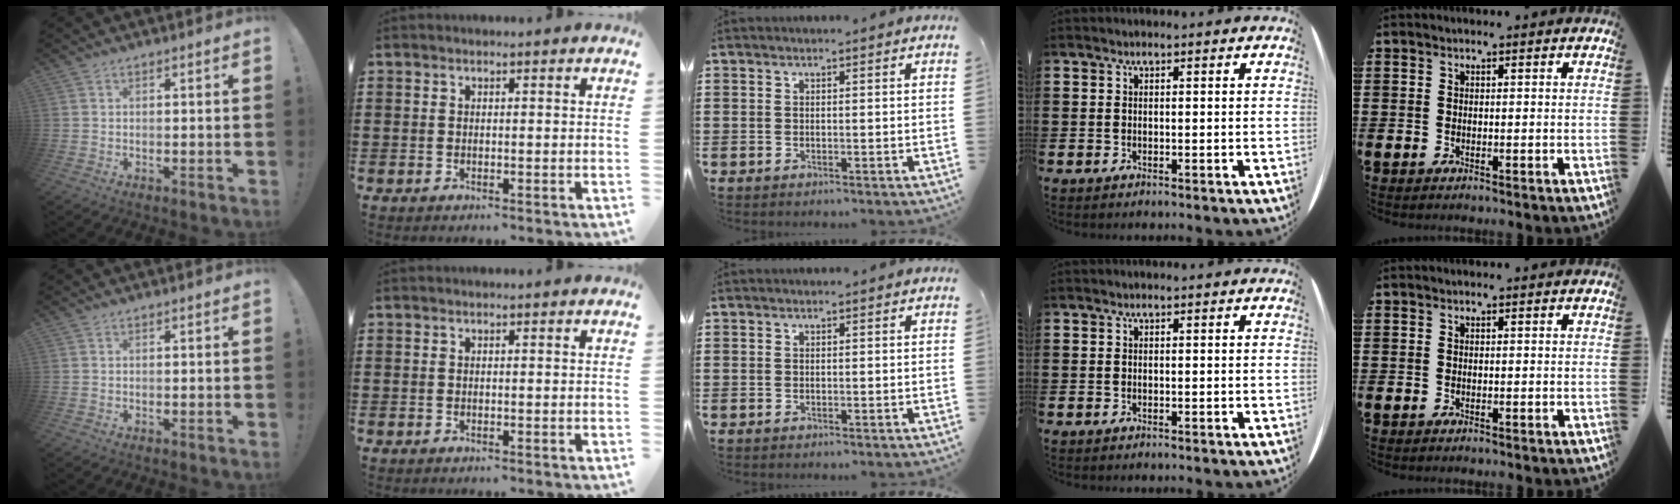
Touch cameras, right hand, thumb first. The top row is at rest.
{}